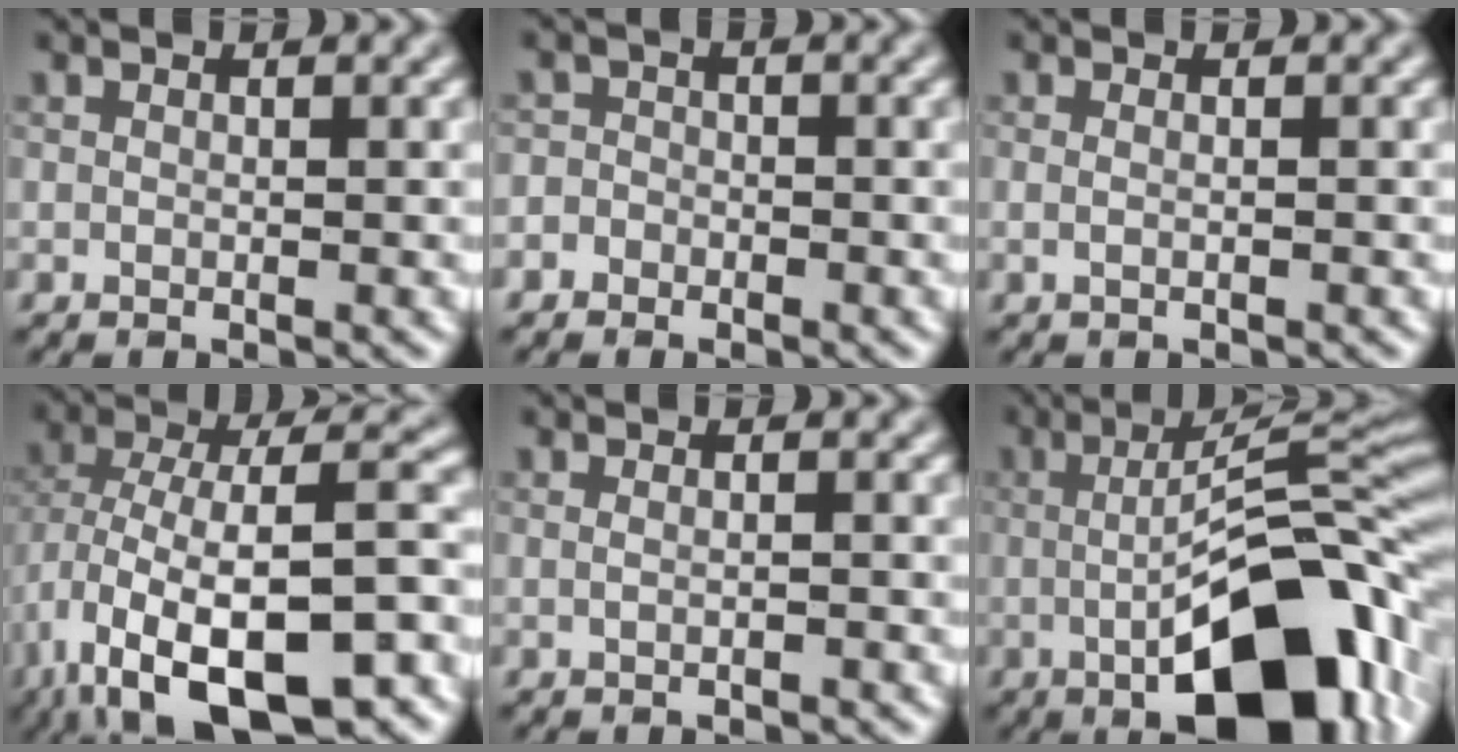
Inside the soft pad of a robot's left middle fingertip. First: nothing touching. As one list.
[{"total": 2.0, "force": [-1.0, 1.7, 0.2], "torque": [0.017, 0.011, -0.028]}, {"total": 0.8, "force": [0.0, 0.3, 0.8], "torque": [-0.014, -0.007, -0.006]}, {"total": 14.8, "force": [-5.7, 6.8, 11.9], "torque": [-0.211, 0.008, -0.087]}, {"total": 0.8, "force": [-0.1, 0.3, 0.8], "torque": [-0.014, -0.005, -0.007]}, {"total": 13.6, "force": [-3.4, 4.6, 12.3], "torque": [-0.180, 0.003, -0.060]}]